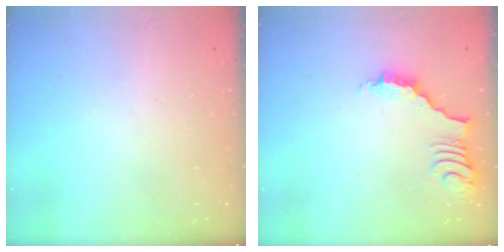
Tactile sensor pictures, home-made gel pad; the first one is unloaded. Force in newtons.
{"total": 3.4, "press": 3.4, "slide": 0.4}